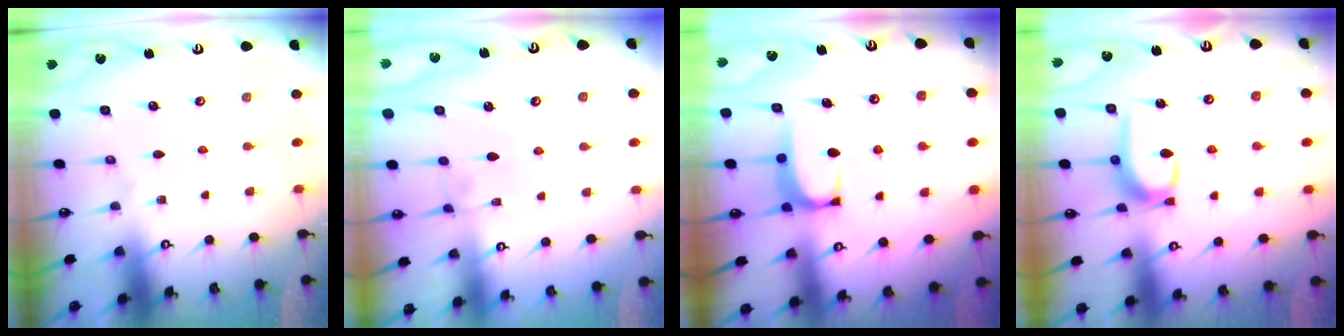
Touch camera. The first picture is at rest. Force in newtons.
{"total": 3.5, "press": 3.4, "slide": 0.5}
{"total": 2.0, "press": 1.9, "slide": 0.5}
{"total": 8.3, "press": 8.3, "slide": 0.3}